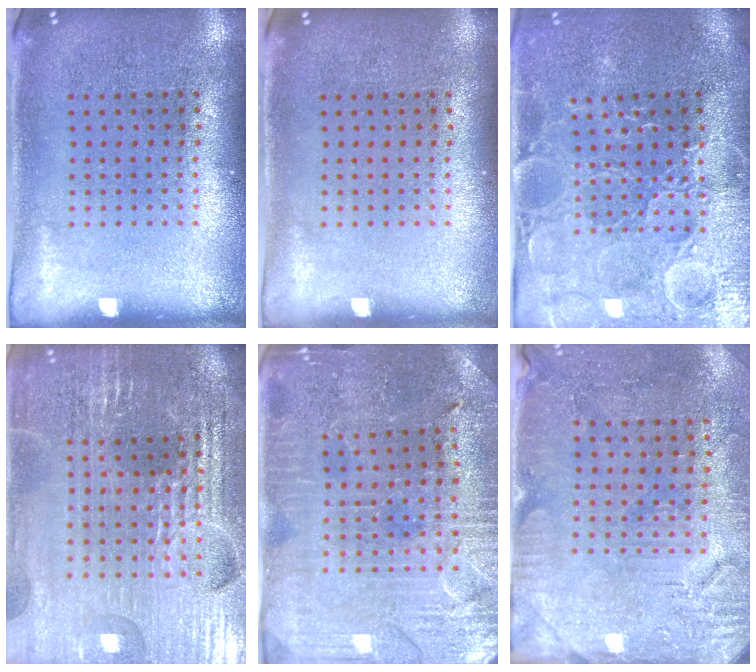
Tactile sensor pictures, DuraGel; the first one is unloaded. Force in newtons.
{"total": 0.0}
{"total": 3.6, "press": 3.5, "slide": 1.0}
{"total": 4.4, "press": 4.2, "slide": 1.2}
{"total": 1.8, "press": 1.8, "slide": 0.4}
{"total": 3.1, "press": 2.9, "slide": 1.1}